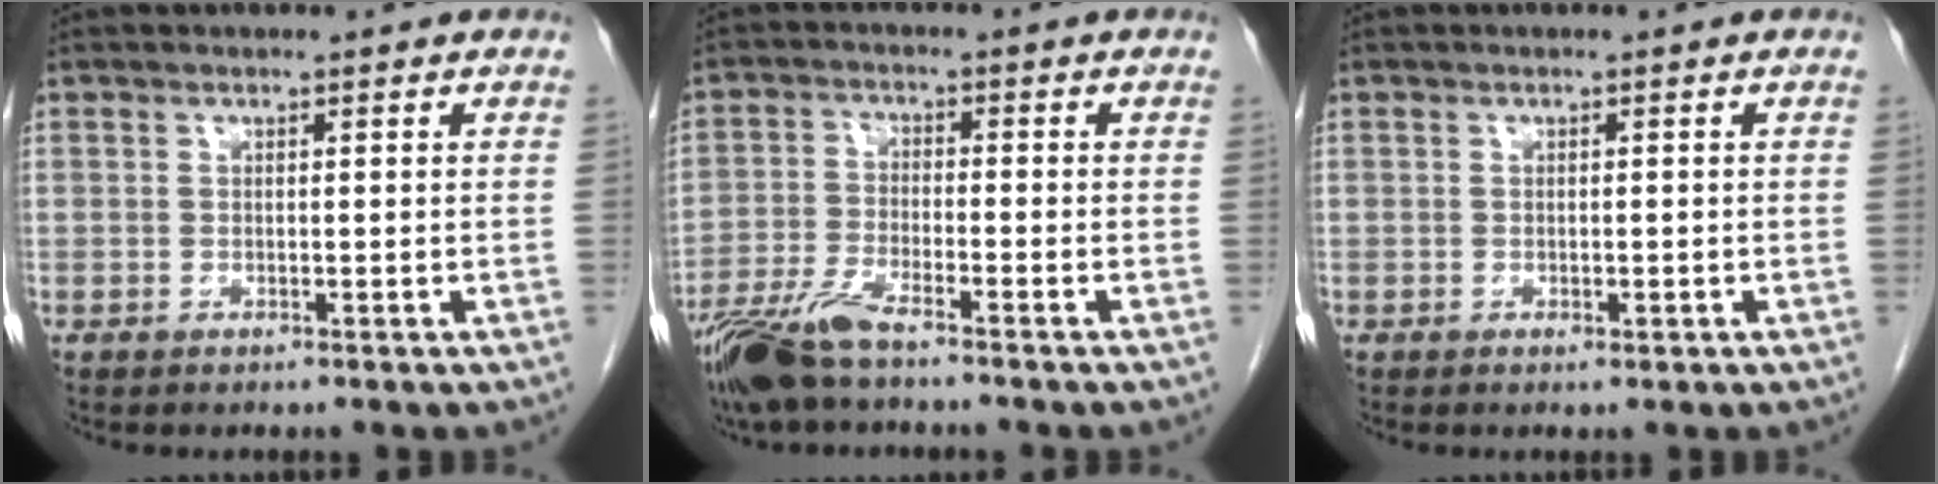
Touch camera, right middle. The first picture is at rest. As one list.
[{"total": 8.0, "force": [-6.2, 1.1, 4.9], "torque": [-0.103, -0.020, -0.121]}, {"total": 0.9, "force": [-0.4, 0.4, 0.7], "torque": [-0.011, -0.001, -0.003]}]